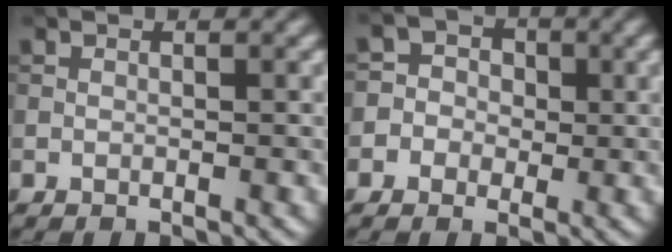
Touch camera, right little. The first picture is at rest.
{"total": 4.1, "force": [-0.5, 3.9, 0.9], "torque": [0.007, 0.023, -0.037]}